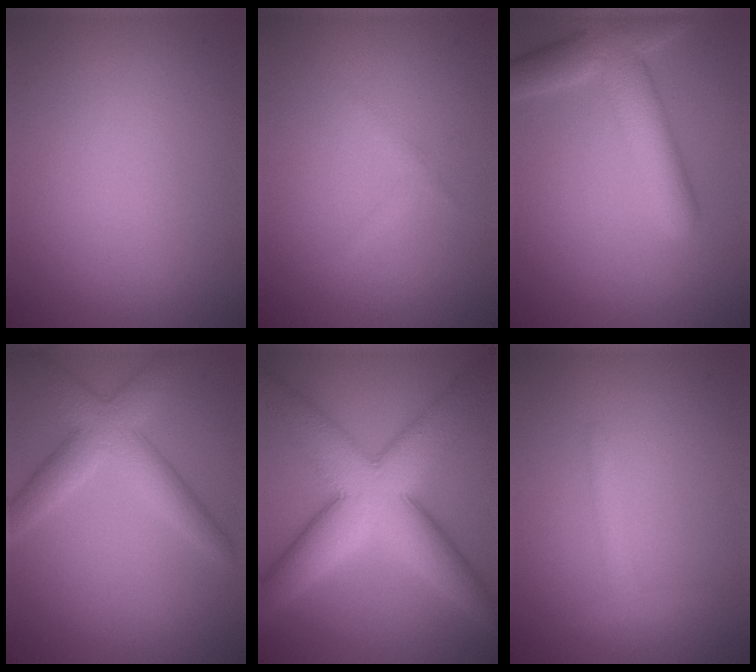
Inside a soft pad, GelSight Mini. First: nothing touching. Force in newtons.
{"total": 0.9, "press": 0.9, "slide": 0.1}
{"total": 6.0, "press": 5.9, "slide": 0.4}
{"total": 4.6, "press": 4.6, "slide": 0.3}
{"total": 10.3, "press": 10.3, "slide": 0.2}
{"total": 1.6, "press": 1.6, "slide": 0.1}